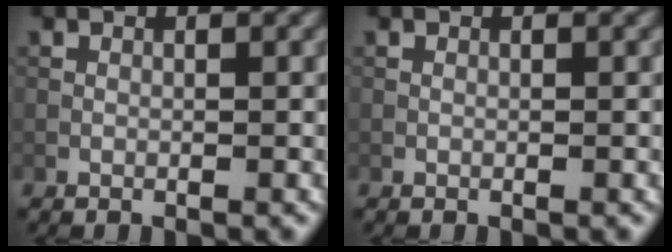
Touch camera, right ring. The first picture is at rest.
{"total": 0.0}